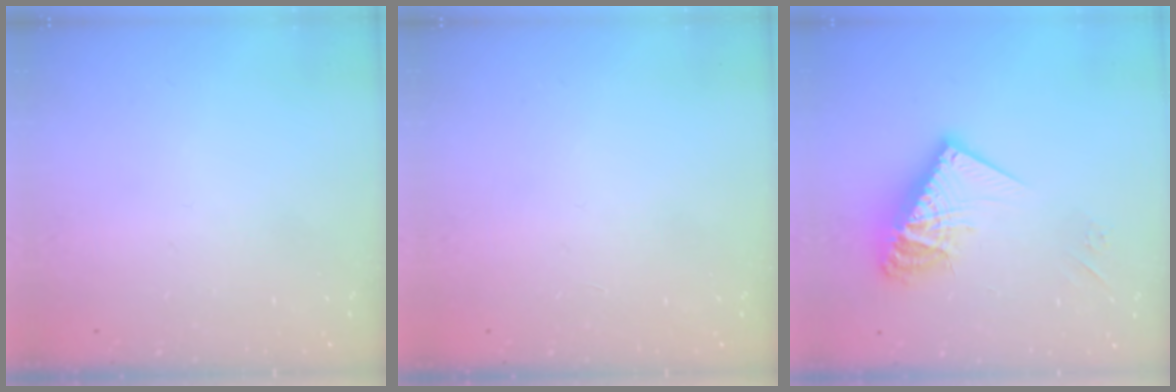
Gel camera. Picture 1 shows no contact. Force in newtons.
{"total": 0.0}
{"total": 14.8, "press": 14.8, "slide": 1.1}